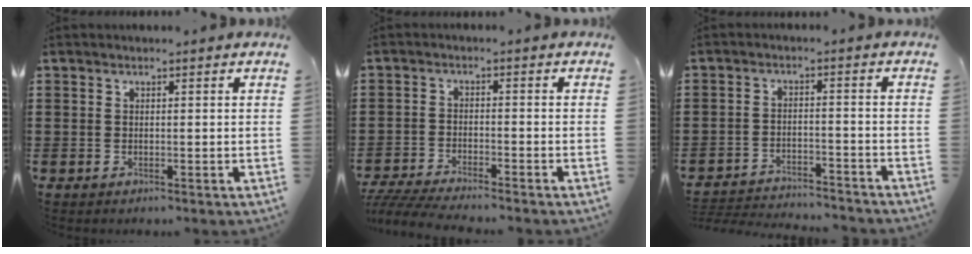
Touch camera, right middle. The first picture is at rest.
{"total": 4.3, "force": [-4.2, 0.0, 1.1], "torque": [-0.033, -0.012, -0.086]}
{"total": 3.7, "force": [-3.7, 0.3, 0.2], "torque": [-0.016, -0.001, -0.080]}